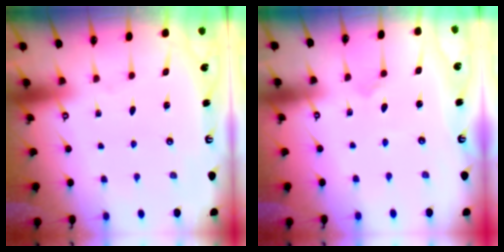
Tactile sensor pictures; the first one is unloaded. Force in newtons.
{"total": 2.7, "press": 2.7, "slide": 0.3}